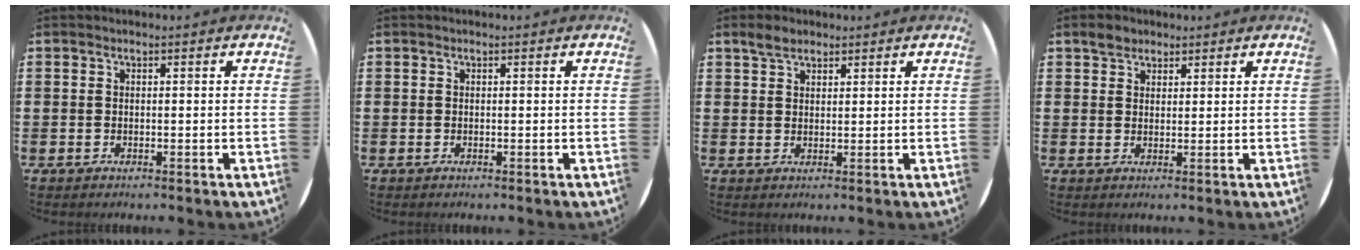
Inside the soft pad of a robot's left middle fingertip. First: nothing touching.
{"total": 0.0}
{"total": 2.7, "force": [2.2, 1.2, 0.8], "torque": [-0.011, 0.003, 0.041]}
{"total": 2.2, "force": [1.9, 1.1, 0.2], "torque": [0.003, 0.003, 0.036]}